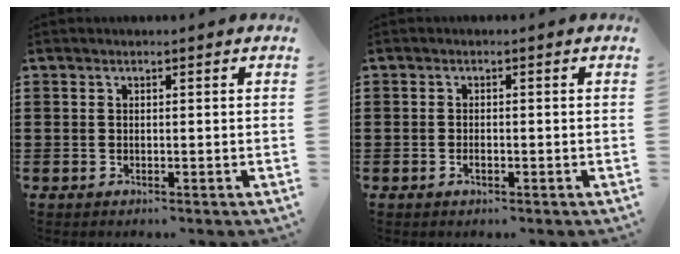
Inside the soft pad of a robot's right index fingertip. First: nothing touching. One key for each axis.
{"total": 1.1, "fx": -0.4, "fy": 0.5, "fz": 0.9, "tx": -0.017, "ty": -0.003, "tz": -0.008}